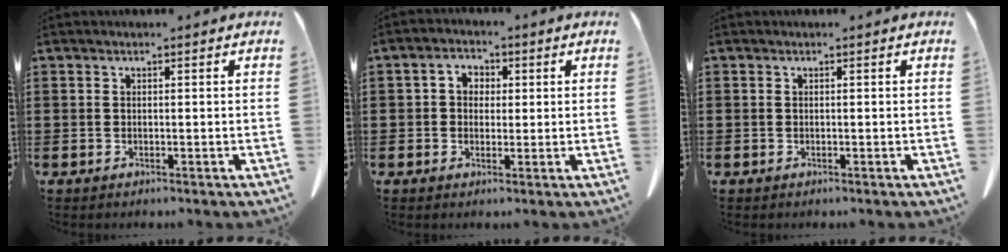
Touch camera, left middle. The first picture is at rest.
{"total": 2.9, "force": [0.2, 2.5, 1.4], "torque": [-0.038, 0.013, -0.001]}
{"total": 0.0}